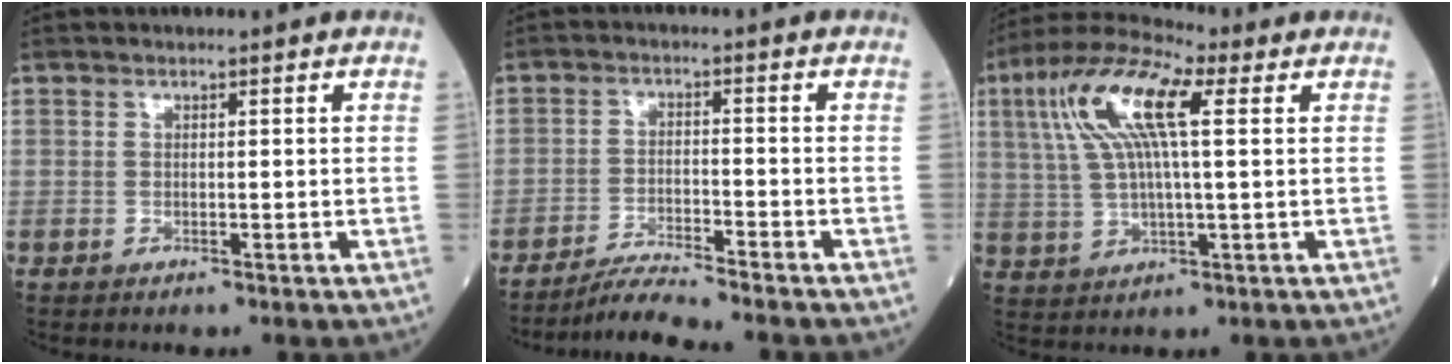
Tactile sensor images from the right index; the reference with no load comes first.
{"total": 6.0, "force": [-5.6, -1.3, 2.0], "torque": [-0.035, -0.022, -0.098]}
{"total": 12.6, "force": [4.1, 2.6, 11.6], "torque": [-0.244, 0.029, 0.073]}